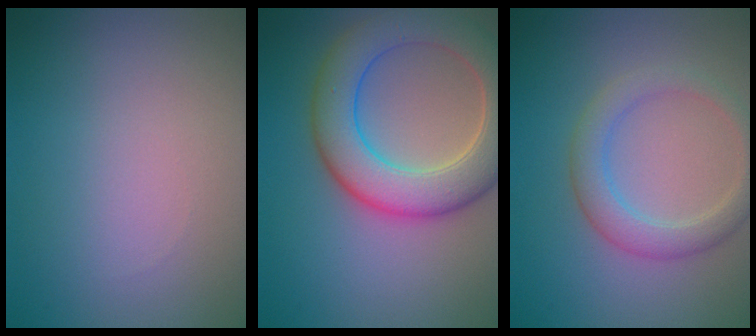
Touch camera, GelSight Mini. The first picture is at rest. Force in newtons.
{"total": 8.0, "press": 7.9, "slide": 0.7}
{"total": 3.2, "press": 3.2, "slide": 0.3}